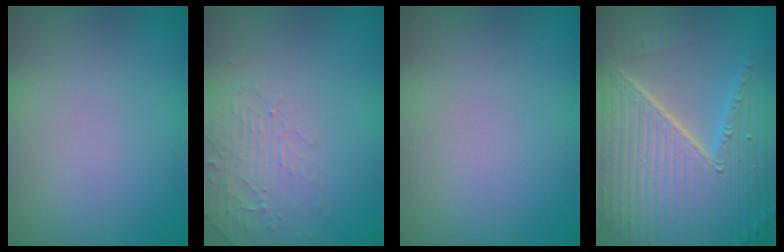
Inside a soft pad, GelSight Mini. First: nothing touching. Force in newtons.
{"total": 2.4, "press": 2.3, "slide": 0.5}
{"total": 0.0}
{"total": 10.0, "press": 6.3, "slide": 7.8}